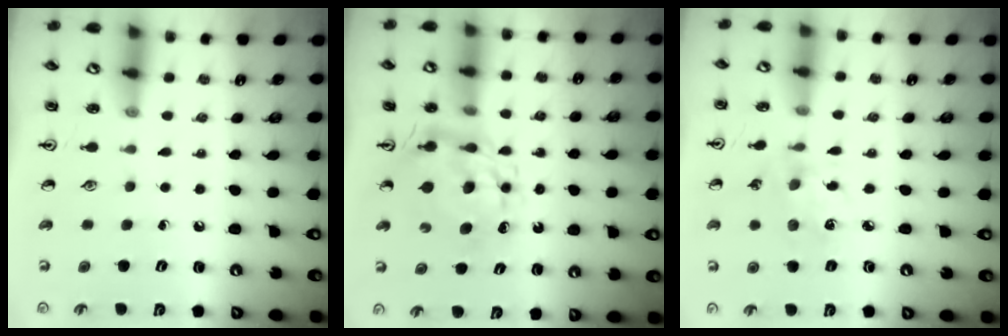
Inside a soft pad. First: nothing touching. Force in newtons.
{"total": 8.5, "press": 8.5, "slide": 0.8}
{"total": 2.8, "press": 2.7, "slide": 0.7}